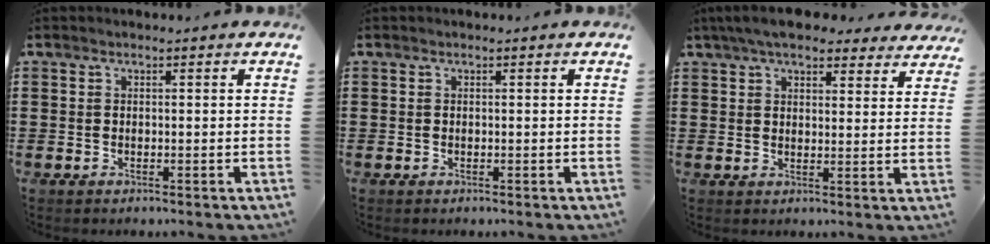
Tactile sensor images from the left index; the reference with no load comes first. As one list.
[{"total": 0.0}, {"total": 6.2, "force": [5.4, 1.3, 2.8], "torque": [-0.070, -0.006, 0.102]}]